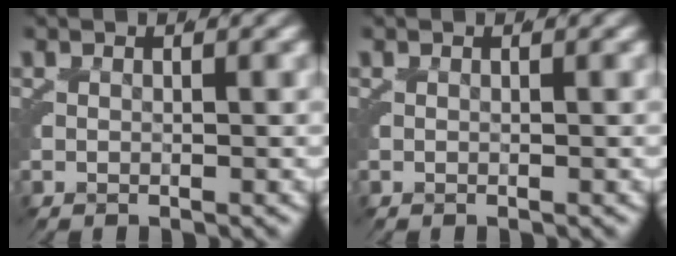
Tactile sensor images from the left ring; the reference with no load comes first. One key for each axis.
{"total": 0.0}